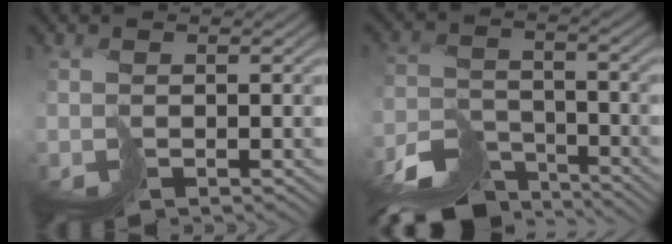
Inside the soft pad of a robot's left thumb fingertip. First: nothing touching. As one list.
[{"total": 10.1, "force": [-8.9, 3.5, 3.5], "torque": [-0.067, -0.016, -0.146]}]